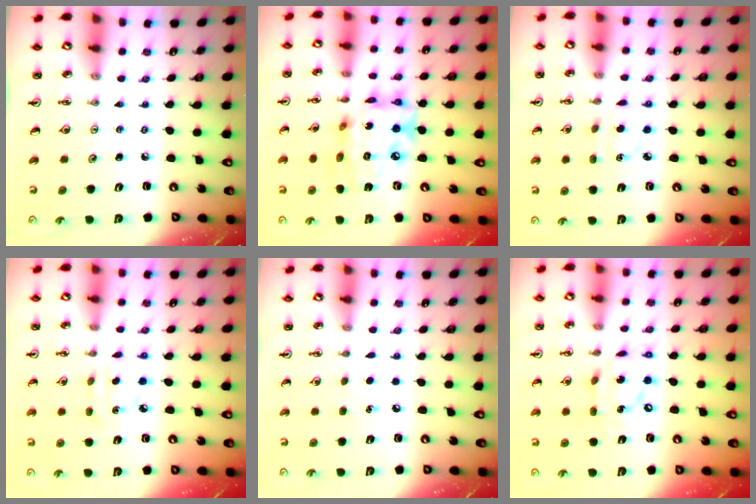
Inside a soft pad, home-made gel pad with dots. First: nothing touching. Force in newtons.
{"total": 16.0, "press": 15.9, "slide": 1.8}
{"total": 3.2, "press": 3.1, "slide": 0.9}
{"total": 3.2, "press": 3.2, "slide": 0.2}
{"total": 5.4, "press": 5.3, "slide": 0.6}
{"total": 12.3, "press": 12.3, "slide": 1.1}